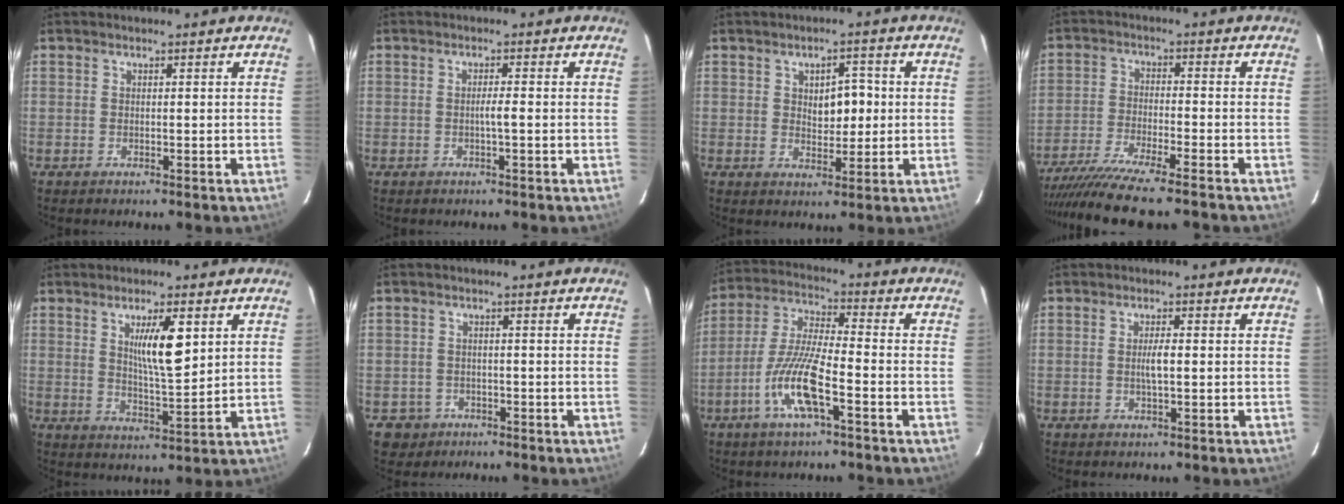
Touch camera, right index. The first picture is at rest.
{"total": 1.6, "force": [-0.4, -0.1, 1.5], "torque": [-0.028, 0.002, -0.007]}
{"total": 5.1, "force": [0.6, 2.7, 4.2], "torque": [-0.060, 0.007, 0.016]}
{"total": 16.0, "force": [-13.8, 0.4, 8.0], "torque": [-0.134, -0.034, -0.221]}
{"total": 7.8, "force": [2.7, 1.3, 7.2], "torque": [-0.123, -0.006, 0.048]}
{"total": 3.9, "force": [-1.8, 3.5, -0.1], "torque": [0.005, 0.012, -0.026]}
{"total": 11.3, "force": [-4.7, 1.5, 10.1], "torque": [-0.210, -0.003, -0.092]}
{"total": 2.7, "force": [-0.2, 0.3, 2.6], "torque": [-0.052, 0.001, -0.004]}